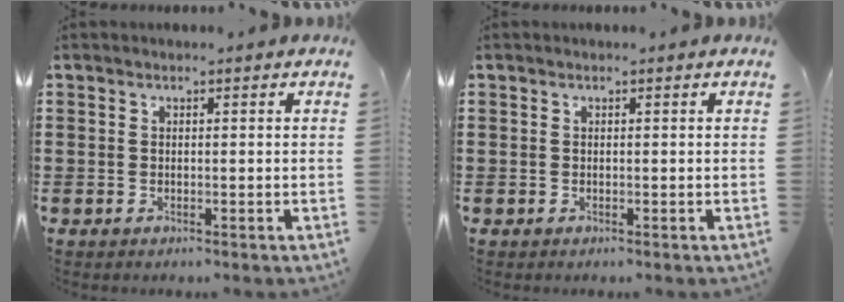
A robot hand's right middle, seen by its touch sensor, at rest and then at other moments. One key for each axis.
{"total": 0.0}